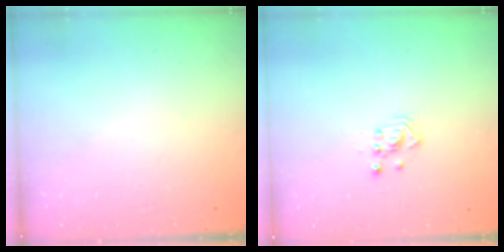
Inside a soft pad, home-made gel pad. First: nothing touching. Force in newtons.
{"total": 2.5, "press": 2.5, "slide": 0.3}